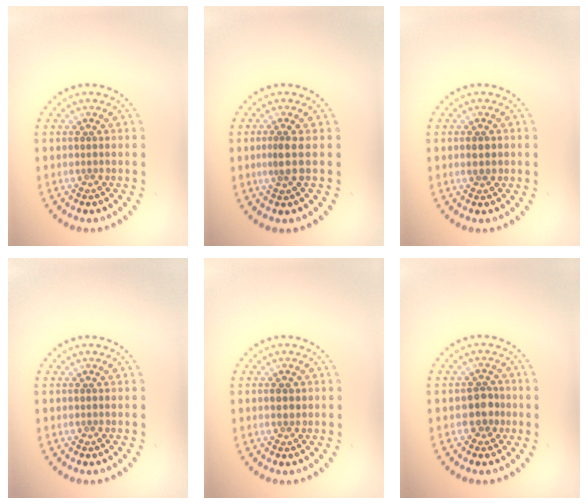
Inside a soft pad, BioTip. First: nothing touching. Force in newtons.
{"total": 1.2, "press": 0.9, "slide": 0.9}
{"total": 1.2, "press": 1.2, "slide": 0.2}
{"total": 0.0}
{"total": 1.2, "press": 1.1, "slide": 0.3}
{"total": 2.1, "press": 1.9, "slide": 0.8}